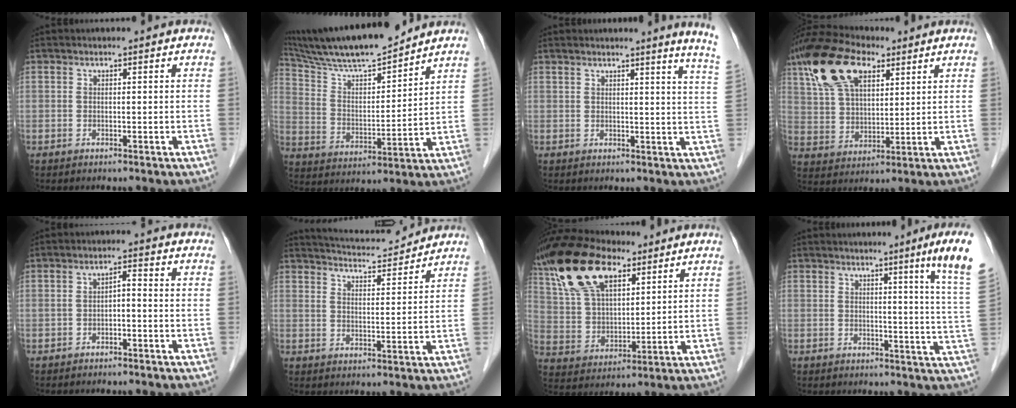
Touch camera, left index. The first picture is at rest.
{"total": 15.4, "force": [13.8, 1.1, 6.7], "torque": [-0.128, 0.005, 0.250]}
{"total": 7.7, "force": [6.5, -1.5, 3.9], "torque": [-0.041, -0.049, 0.050]}
{"total": 13.7, "force": [7.5, 6.7, 9.2], "torque": [-0.202, 0.036, 0.145]}
{"total": 2.2, "force": [-1.0, 0.6, 1.9], "torque": [-0.033, 0.014, -0.014]}
{"total": 9.4, "force": [9.2, 0.3, 1.7], "torque": [-0.038, 0.011, 0.140]}
{"total": 15.5, "force": [9.3, 7.1, 10.2], "torque": [-0.222, 0.037, 0.180]}
{"total": 9.8, "force": [6.2, -1.8, 7.3], "torque": [-0.088, -0.033, 0.052]}